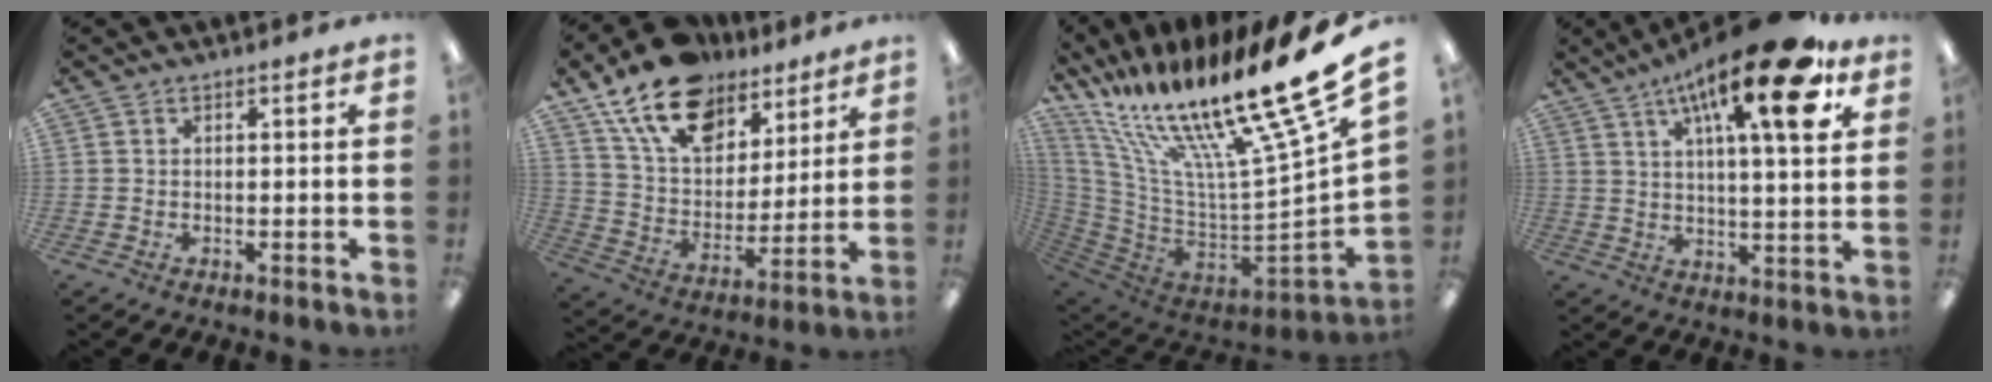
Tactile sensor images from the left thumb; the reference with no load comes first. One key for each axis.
{"total": 18.1, "fx": 12.2, "fy": 10.2, "fz": 8.6, "tx": -0.162, "ty": -0.058, "tz": 0.224}
{"total": 24.1, "fx": 16.8, "fy": 3.4, "fz": 16.9, "tx": -0.243, "ty": -0.163, "tz": 0.289}
{"total": 20.0, "fx": 10.5, "fy": 5.4, "fz": 16.1, "tx": -0.248, "ty": -0.042, "tz": 0.157}